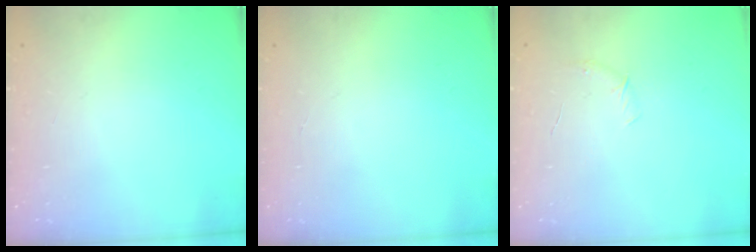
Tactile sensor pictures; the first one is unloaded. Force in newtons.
{"total": 0.0}
{"total": 4.2, "press": 4.1, "slide": 1.2}